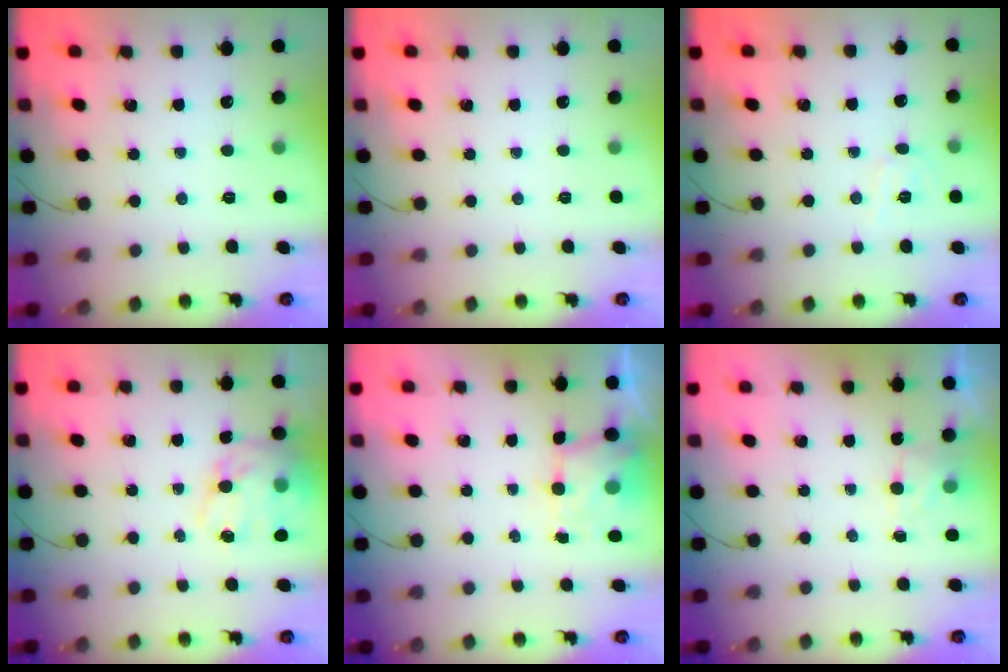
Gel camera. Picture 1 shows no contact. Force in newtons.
{"total": 0.0}
{"total": 4.7, "press": 4.4, "slide": 1.5}
{"total": 13.1, "press": 12.6, "slide": 3.4}
{"total": 4.7, "press": 4.7, "slide": 0.8}
{"total": 4.4, "press": 4.2, "slide": 1.2}